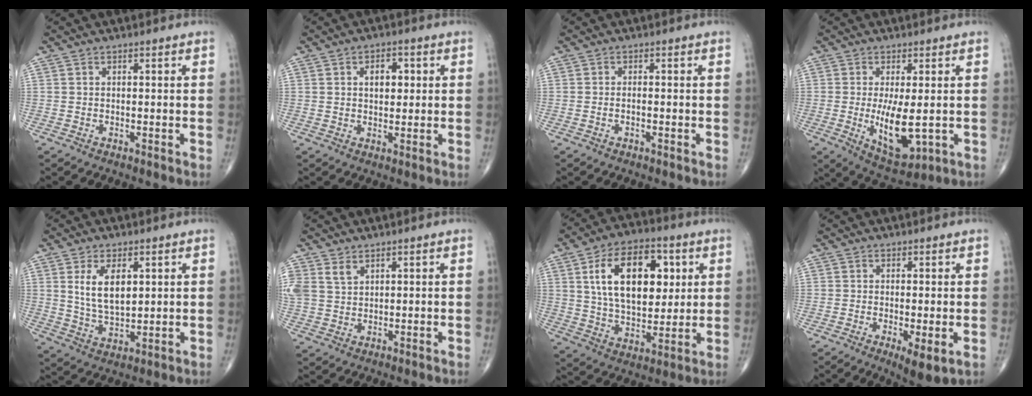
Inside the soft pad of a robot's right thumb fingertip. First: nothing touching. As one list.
[{"total": 4.7, "force": [1.1, 2.9, 3.5], "torque": [-0.035, 0.000, 0.015]}, {"total": 1.2, "force": [-0.4, 0.5, 1.0], "torque": [-0.023, 0.009, -0.006]}, {"total": 10.2, "force": [-0.9, 4.0, 9.3], "torque": [-0.156, -0.025, -0.001]}, {"total": 8.8, "force": [2.6, 4.6, 7.1], "torque": [-0.114, -0.016, 0.057]}, {"total": 5.5, "force": [3.1, 3.7, 2.7], "torque": [-0.053, -0.003, 0.074]}, {"total": 19.3, "force": [5.2, 11.2, 14.8], "torque": [-0.206, -0.010, 0.091]}, {"total": 5.1, "force": [-1.4, 1.5, 4.7], "torque": [-0.081, -0.018, -0.022]}]